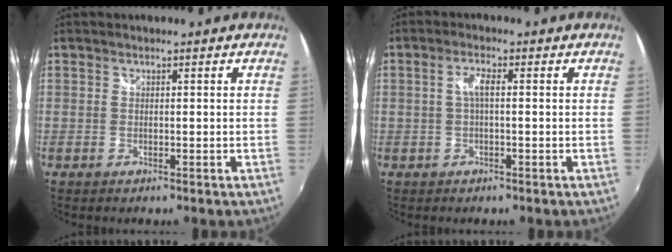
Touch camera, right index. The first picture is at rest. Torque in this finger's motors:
{"motor_torque": [0.24, -0.16, 0.17, 0.06]}